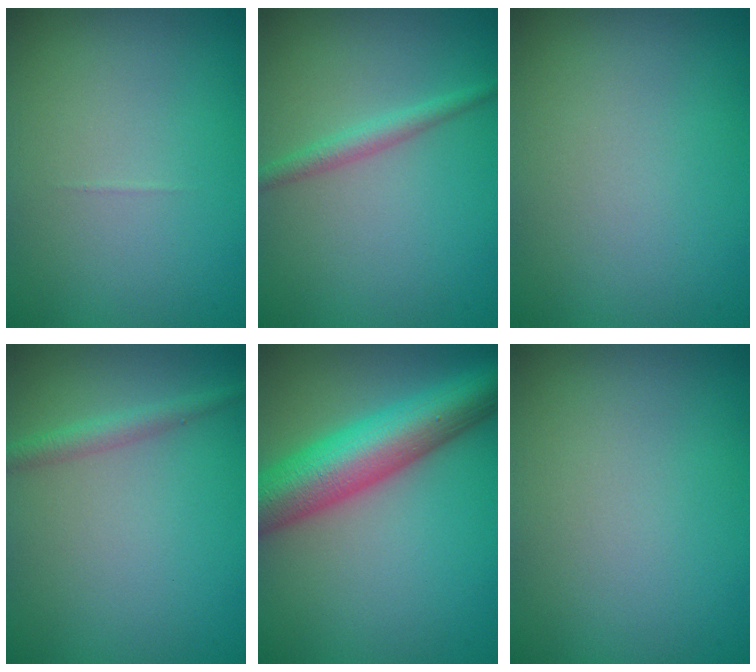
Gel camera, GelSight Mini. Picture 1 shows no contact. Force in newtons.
{"total": 1.7, "press": 1.7, "slide": 0.0}
{"total": 0.0}
{"total": 1.7, "press": 1.7, "slide": 0.1}
{"total": 9.0, "press": 9.0, "slide": 0.3}
{"total": 0.0}